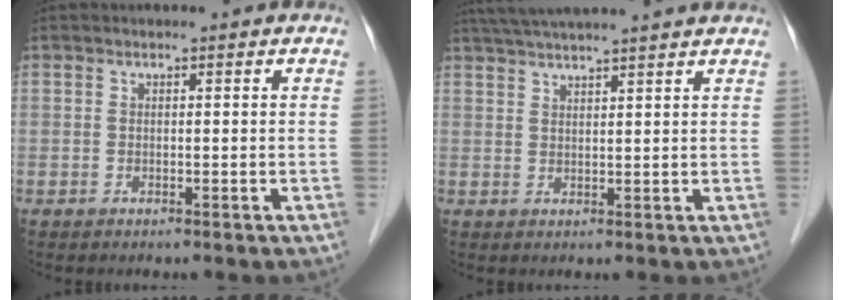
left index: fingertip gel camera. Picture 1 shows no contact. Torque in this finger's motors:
{"motor_torque": [-0.51, -0.75, 0.47, 0.13]}